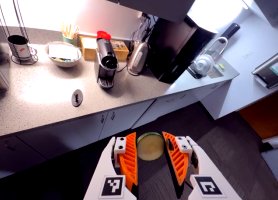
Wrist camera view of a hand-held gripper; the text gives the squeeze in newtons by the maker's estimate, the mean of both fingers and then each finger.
{"total": 11.0, "left": 12.0, "right": 10.0}